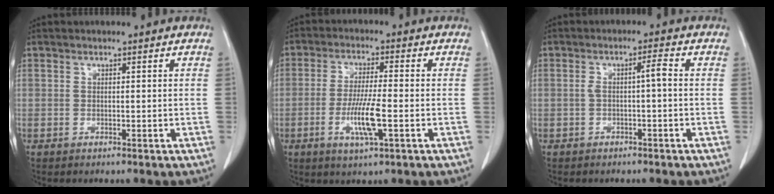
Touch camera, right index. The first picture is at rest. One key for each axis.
{"total": 7.4, "fx": -2.3, "fy": 0.6, "fz": 7.1, "tx": -0.138, "ty": -0.010, "tz": -0.042}
{"total": 2.6, "fx": -0.5, "fy": 0.2, "fz": 2.6, "tx": -0.045, "ty": 0.010, "tz": -0.007}